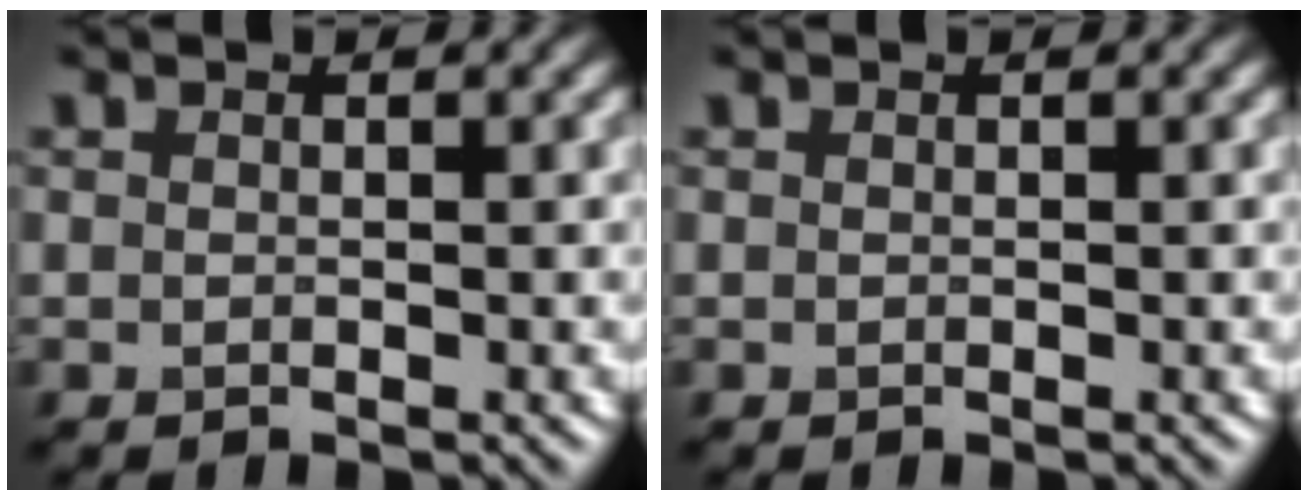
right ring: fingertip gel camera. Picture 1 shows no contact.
{"total": 0.0}